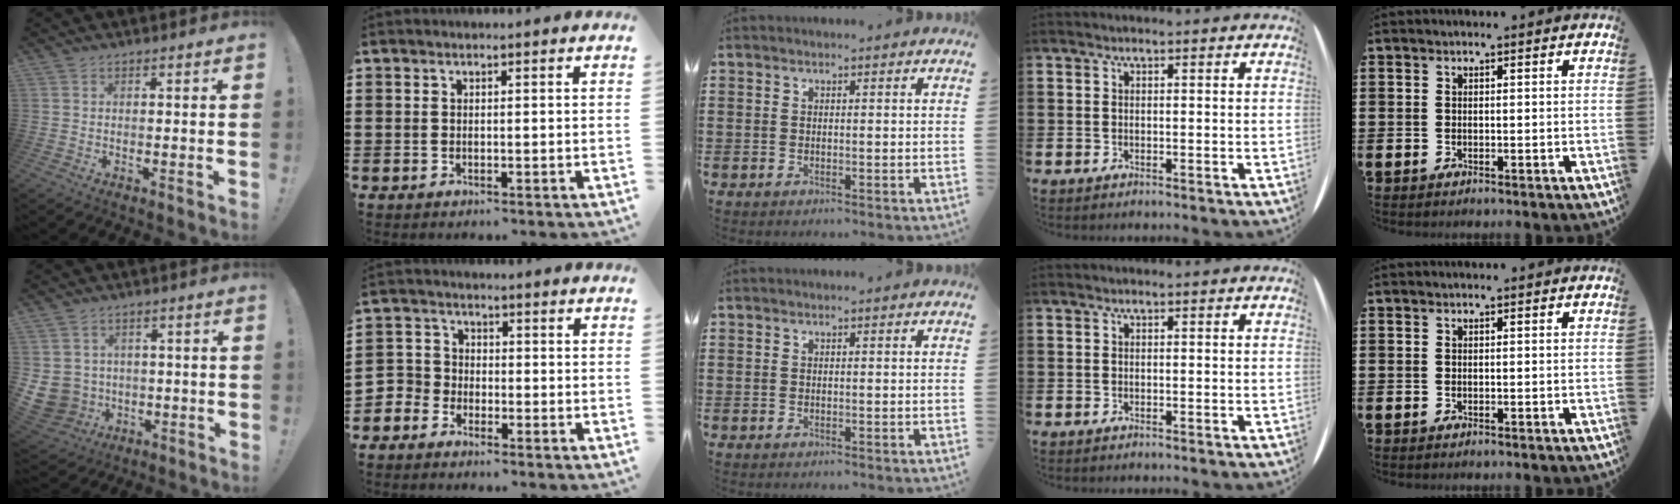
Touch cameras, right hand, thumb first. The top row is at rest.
{"thumb": {"total": 7.5, "force": [-0.1, 7.2, 2.0], "torque": [-0.067, -0.004, 0.006]}, "index": {"total": 3.3, "force": [-2.8, 1.7, -0.2], "torque": [-0.024, -0.001, -0.067]}}